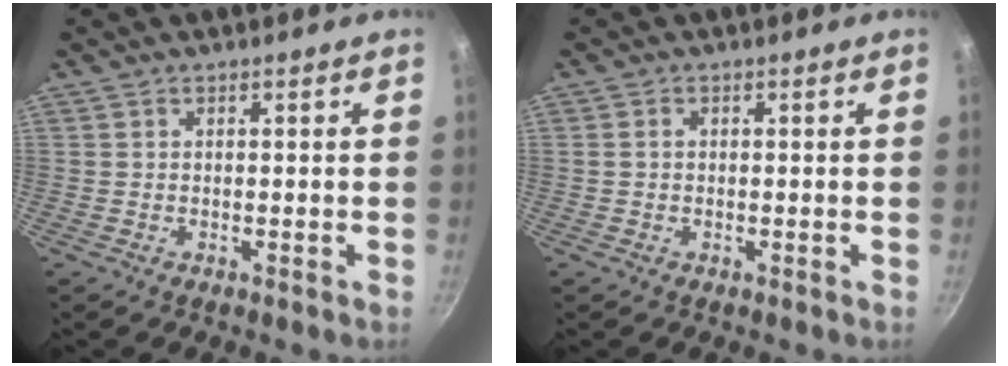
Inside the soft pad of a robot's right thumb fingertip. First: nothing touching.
{"total": 1.0, "force": [0.0, 0.8, 0.6], "torque": [-0.010, 0.006, 0.000]}